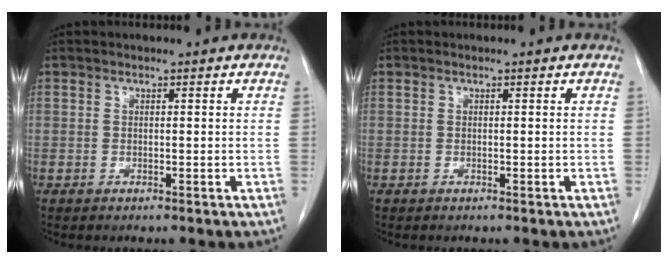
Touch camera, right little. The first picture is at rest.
{"total": 0.0}